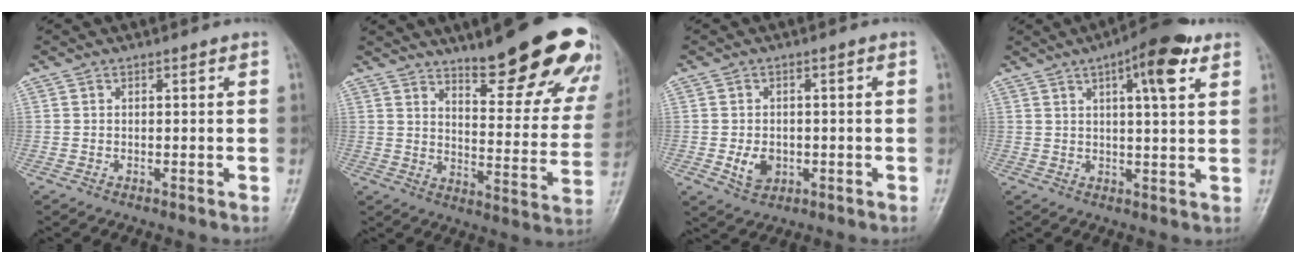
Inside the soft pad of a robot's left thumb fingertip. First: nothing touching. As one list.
[{"total": 23.5, "force": [16.7, 6.1, 15.3], "torque": [-0.155, -0.098, 0.219]}, {"total": 4.4, "force": [-1.1, 3.4, 2.6], "torque": [-0.033, 0.000, -0.012]}, {"total": 10.3, "force": [5.1, 2.7, 8.5], "torque": [-0.113, -0.008, 0.069]}]